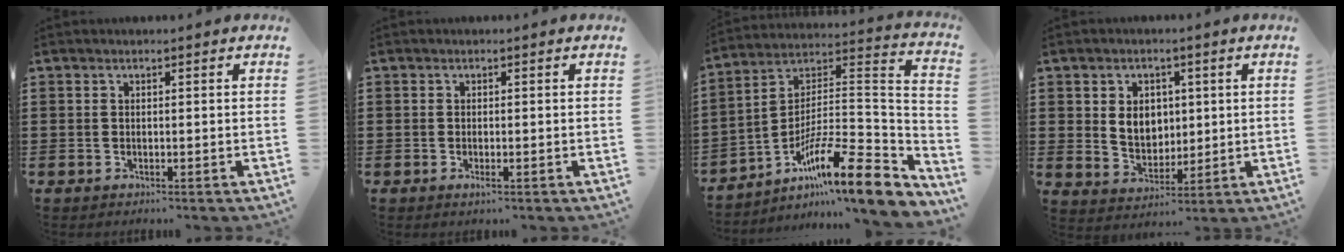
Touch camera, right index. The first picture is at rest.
{"total": 0.8, "force": [-0.3, 0.2, 0.8], "torque": [-0.016, -0.006, -0.003]}
{"total": 14.4, "force": [-8.9, 3.0, 10.9], "torque": [-0.153, -0.001, -0.161]}
{"total": 5.4, "force": [1.0, 4.4, 3.0], "torque": [-0.058, 0.006, 0.013]}